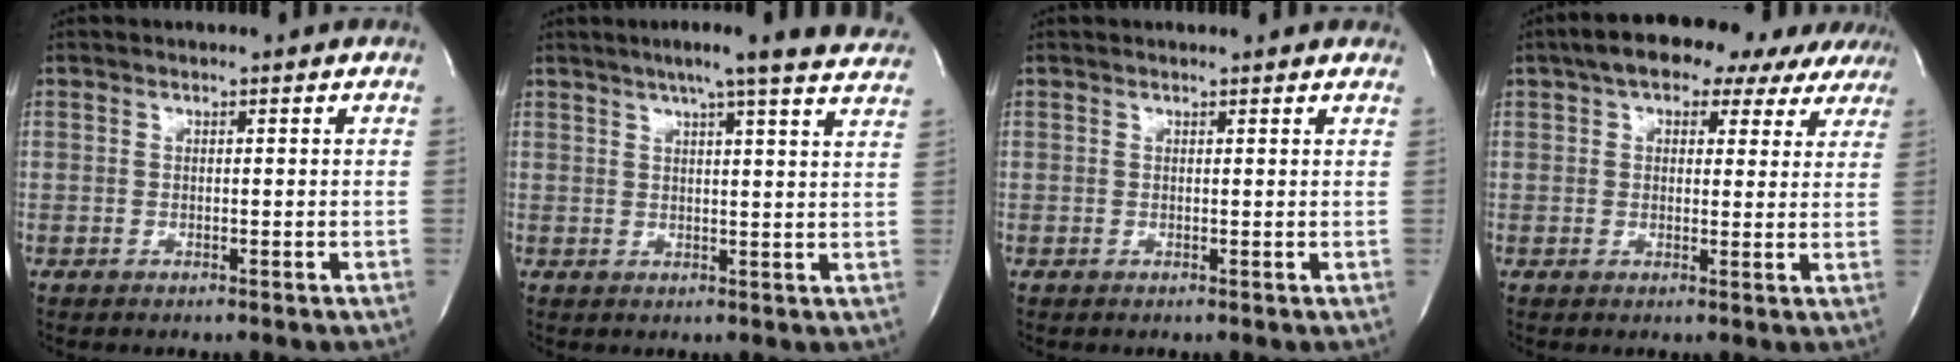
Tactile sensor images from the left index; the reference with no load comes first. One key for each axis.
{"total": 16.3, "fx": 13.9, "fy": -0.1, "fz": 8.5, "tx": -0.127, "ty": -0.005, "tz": 0.159}
{"total": 3.0, "fx": 2.8, "fy": 0.5, "fz": 1.0, "tx": -0.020, "ty": 0.009, "tz": 0.024}
{"total": 13.2, "fx": 9.8, "fy": 5.5, "fz": 6.9, "tx": -0.090, "ty": 0.038, "tz": 0.122}